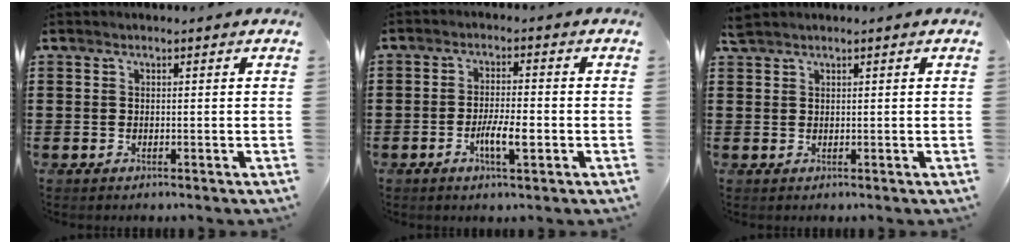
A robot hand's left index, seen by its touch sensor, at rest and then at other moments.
{"total": 5.0, "force": [-1.7, 1.1, 4.6], "torque": [-0.089, -0.001, -0.033]}
{"total": 1.2, "force": [1.1, 0.2, 0.4], "torque": [-0.011, 0.000, 0.022]}